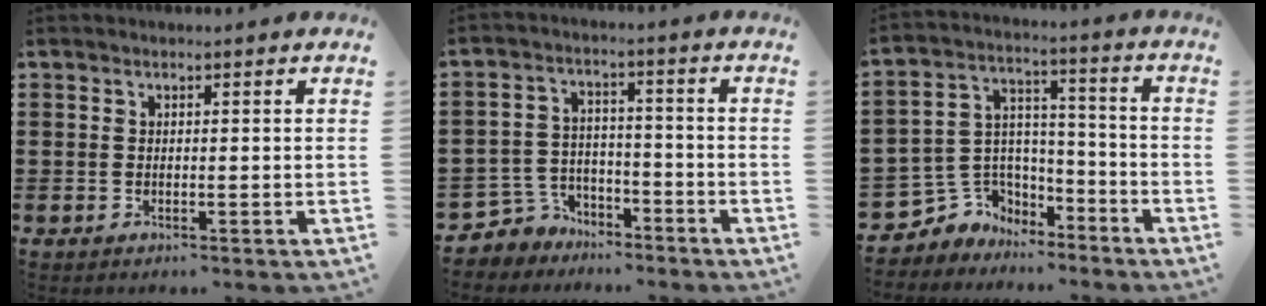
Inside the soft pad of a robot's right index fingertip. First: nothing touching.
{"total": 4.7, "force": [-3.9, 2.5, 0.3], "torque": [-0.031, 0.006, -0.084]}
{"total": 5.7, "force": [-2.9, 4.9, 0.3], "torque": [-0.045, -0.002, -0.058]}